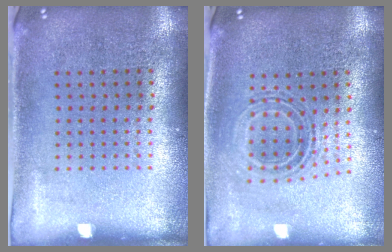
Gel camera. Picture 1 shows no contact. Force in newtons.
{"total": 0.8, "press": 0.8, "slide": 0.4}